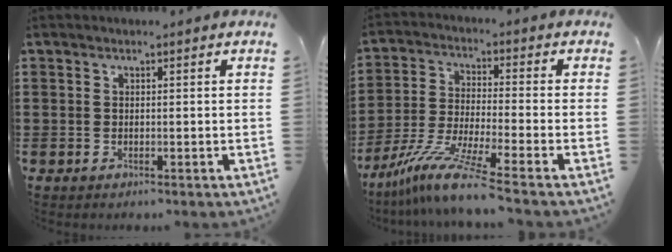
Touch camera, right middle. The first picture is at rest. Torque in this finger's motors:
{"motor_torque": [1.76, -0.38, 0.45, 0.18]}